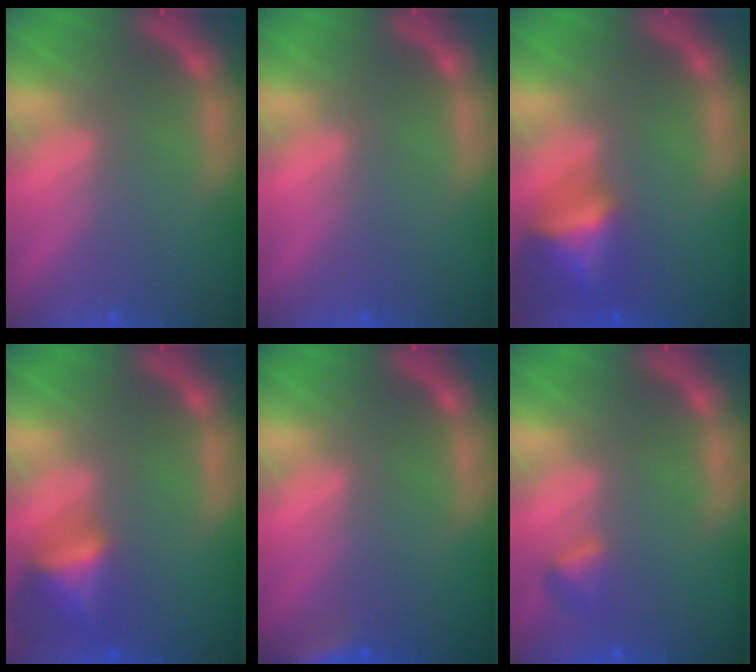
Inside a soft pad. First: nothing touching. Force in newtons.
{"total": 0.0}
{"total": 4.9}
{"total": 4.0}
{"total": 2.9}
{"total": 1.4}